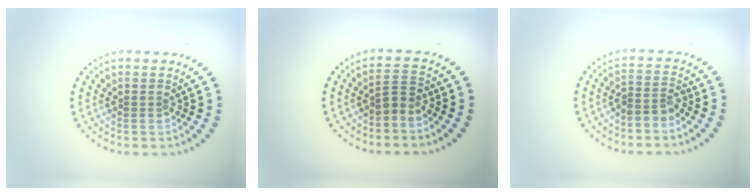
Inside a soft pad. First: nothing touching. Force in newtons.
{"total": 1.7, "press": 1.2, "slide": 1.2}
{"total": 2.3, "press": 1.8, "slide": 1.4}